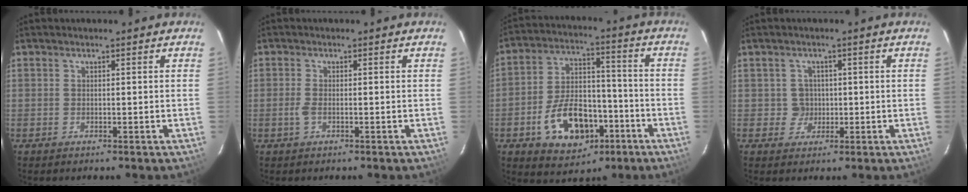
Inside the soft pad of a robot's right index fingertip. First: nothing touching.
{"total": 1.9, "force": [-0.7, 0.6, 1.7], "torque": [-0.039, -0.001, -0.013]}
{"total": 15.0, "force": [-6.8, 9.2, 9.8], "torque": [-0.189, 0.022, -0.094]}
{"total": 3.0, "force": [-0.1, 3.0, -0.1], "torque": [0.006, 0.014, 0.002]}